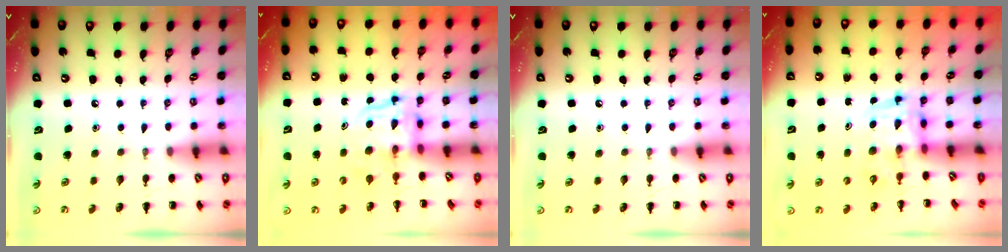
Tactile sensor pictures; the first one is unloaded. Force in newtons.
{"total": 3.7, "press": 3.6, "slide": 0.4}
{"total": 0.0}
{"total": 3.6, "press": 3.5, "slide": 0.6}